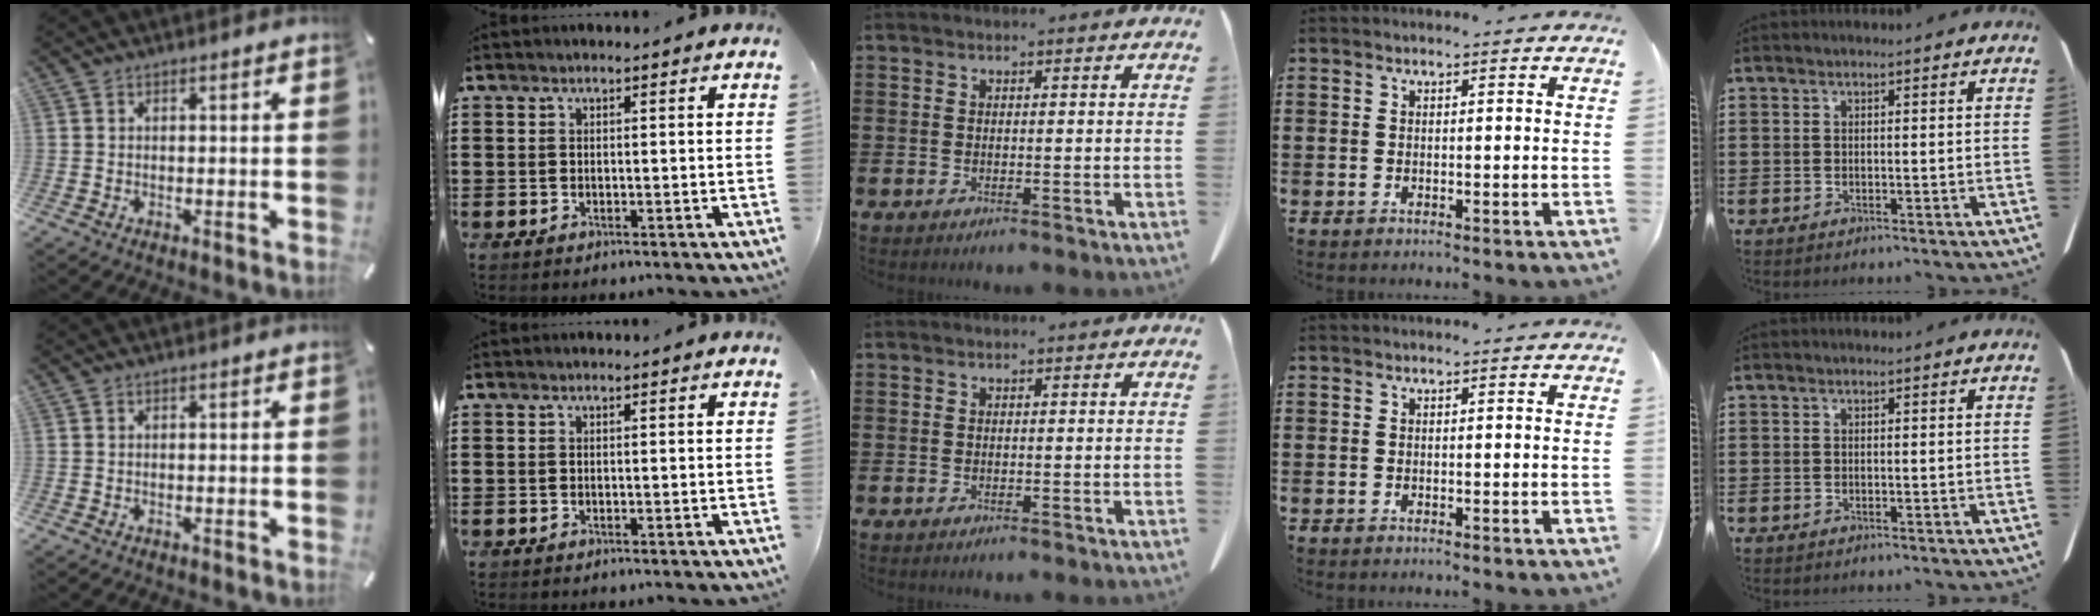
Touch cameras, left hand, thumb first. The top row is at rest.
{}